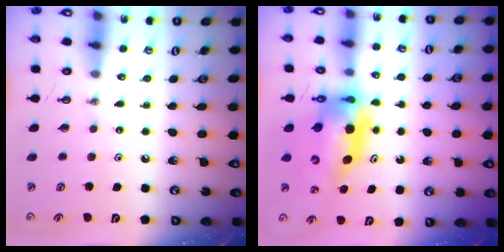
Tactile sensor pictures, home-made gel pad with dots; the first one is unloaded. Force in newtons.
{"total": 12.1, "press": 12.1, "slide": 1.2}